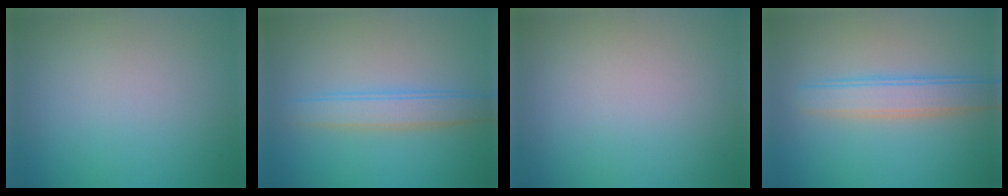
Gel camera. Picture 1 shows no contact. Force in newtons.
{"total": 3.0, "press": 2.9, "slide": 0.2}
{"total": 0.0}
{"total": 3.6, "press": 3.6, "slide": 0.2}